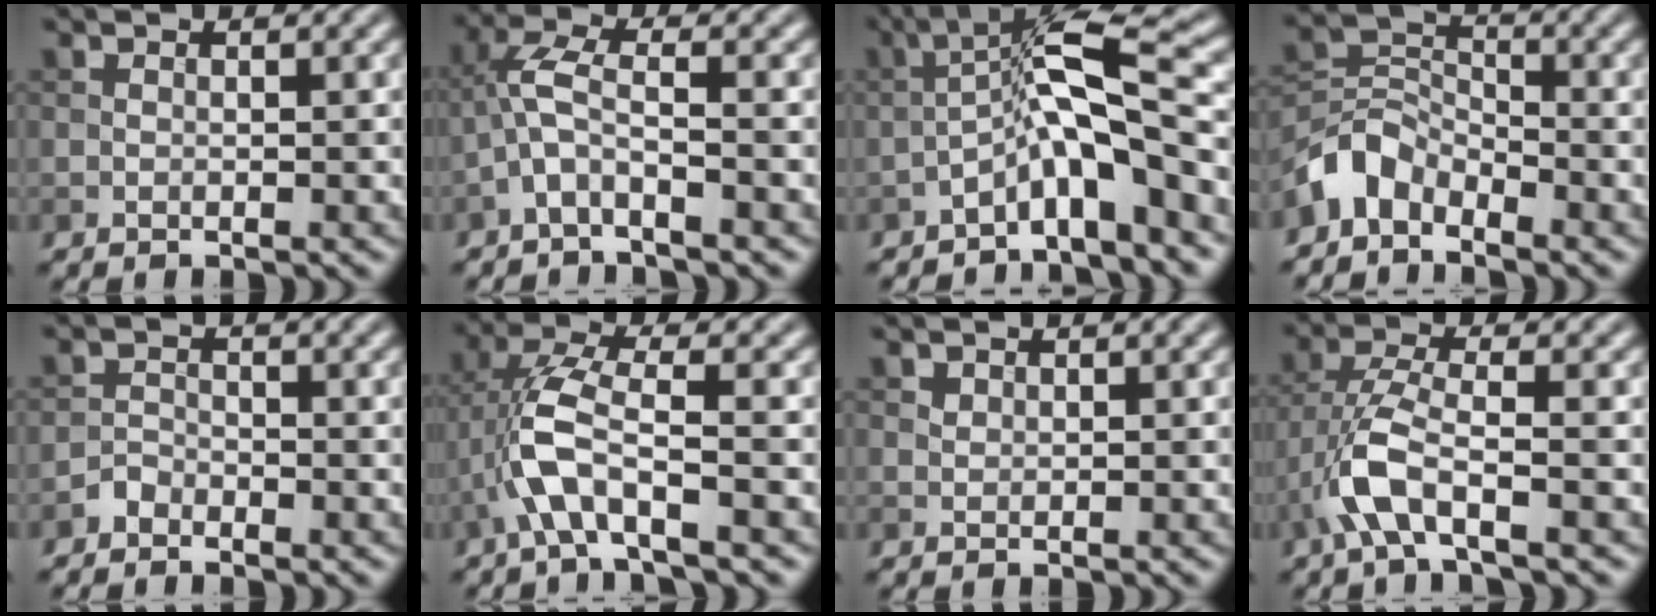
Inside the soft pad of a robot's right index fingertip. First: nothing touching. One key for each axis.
{"total": 3.2, "fx": -1.4, "fy": 0.7, "fz": 2.7, "tx": -0.065, "ty": 0.013, "tz": -0.042}
{"total": 7.6, "fx": -3.0, "fy": 1.2, "fz": 6.9, "tx": -0.112, "ty": 0.027, "tz": -0.061}
{"total": 4.1, "fx": -3.0, "fy": 2.2, "fz": 1.5, "tx": -0.030, "ty": 0.009, "tz": -0.072}
{"total": 1.2, "fx": -1.0, "fy": 0.6, "fz": 0.1, "tx": 0.000, "ty": 0.005, "tz": -0.021}
{"total": 5.2, "fx": -1.9, "fy": 1.5, "fz": 4.6, "tx": -0.102, "ty": 0.012, "tz": -0.042}
{"total": 0.8, "fx": 0.6, "fy": 0.5, "fz": 0.2, "tx": -0.005, "ty": -0.002, "tz": 0.013}
{"total": 4.8, "fx": -2.3, "fy": 1.5, "fz": 4.0, "tx": -0.091, "ty": 0.007, "tz": -0.053}